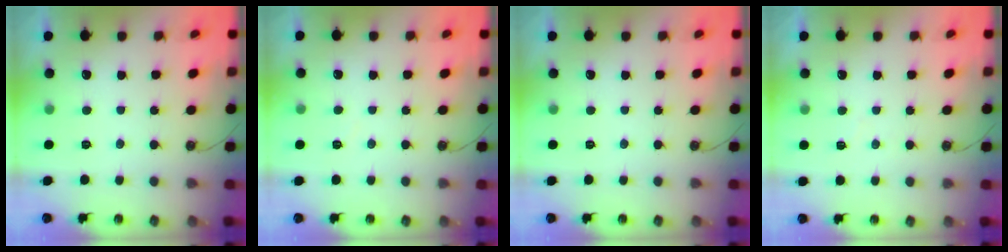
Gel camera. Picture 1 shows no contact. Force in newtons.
{"total": 3.8, "press": 3.8, "slide": 0.5}
{"total": 0.0}
{"total": 5.1, "press": 5.1, "slide": 0.6}